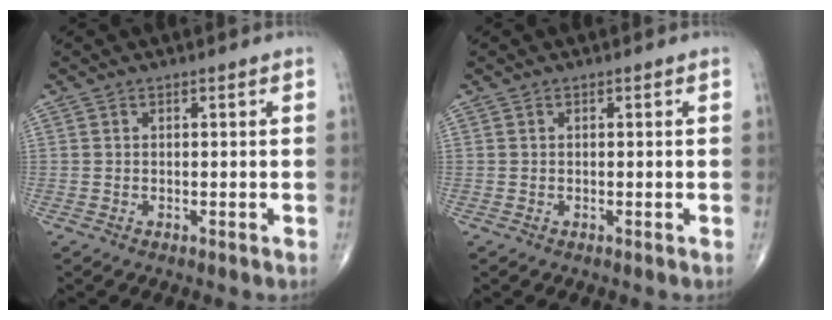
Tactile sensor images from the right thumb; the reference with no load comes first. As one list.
[{"total": 0.0}]